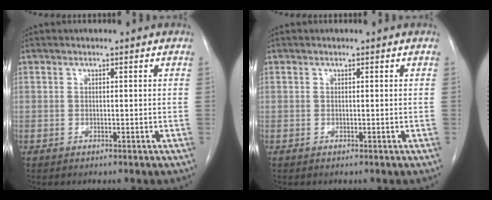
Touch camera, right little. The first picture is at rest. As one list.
[{"total": 0.0}]